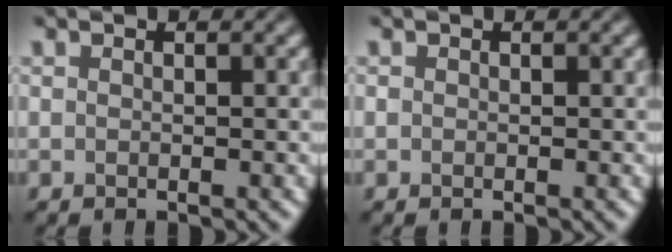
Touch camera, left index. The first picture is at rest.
{"total": 0.5, "force": [-0.2, -0.3, -0.4], "torque": [-0.002, 0.000, 0.005]}